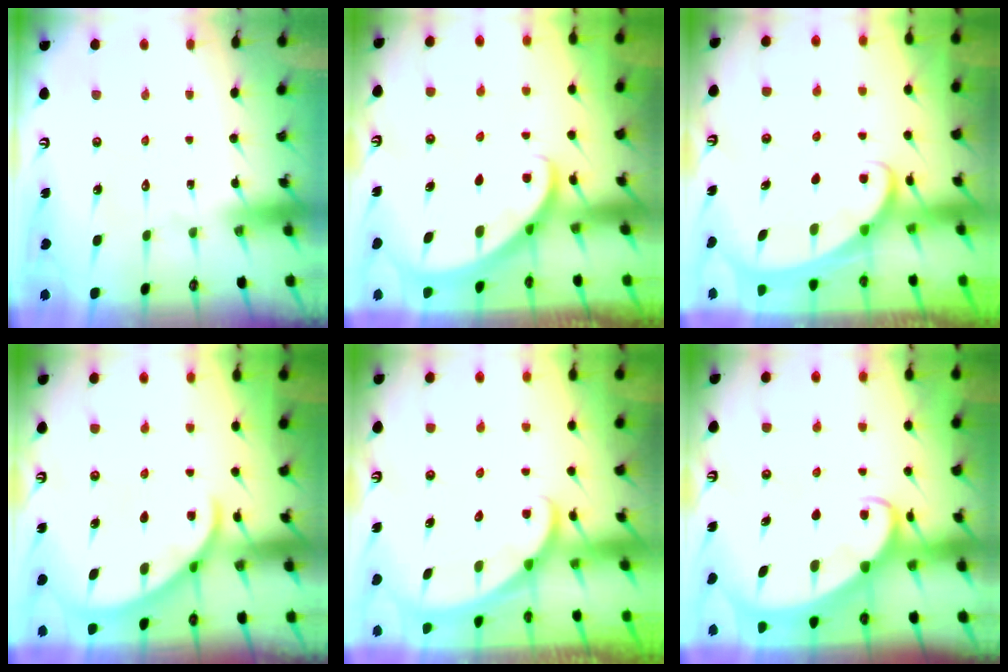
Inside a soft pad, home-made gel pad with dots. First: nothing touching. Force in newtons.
{"total": 2.7, "press": 2.7, "slide": 0.2}
{"total": 2.4, "press": 2.4, "slide": 0.3}
{"total": 2.8, "press": 2.8, "slide": 0.2}
{"total": 1.9, "press": 1.9, "slide": 0.0}
{"total": 4.9, "press": 4.8, "slide": 0.7}